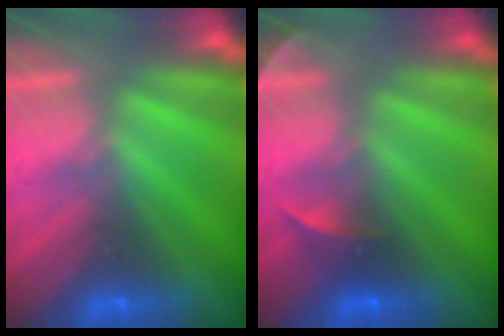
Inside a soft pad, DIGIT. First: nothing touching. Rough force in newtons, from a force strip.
{"total": 2.3}